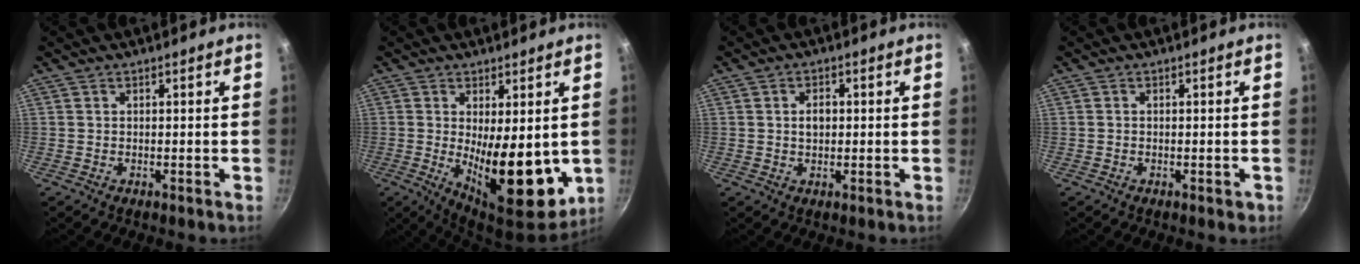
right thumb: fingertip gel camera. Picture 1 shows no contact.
{"total": 15.3, "force": [-0.9, 6.3, 13.9], "torque": [-0.170, -0.025, 0.004]}
{"total": 2.9, "force": [0.2, 2.0, 2.1], "torque": [-0.022, 0.004, 0.004]}
{"total": 1.3, "force": [-0.5, 0.7, 0.9], "torque": [-0.010, 0.002, -0.007]}